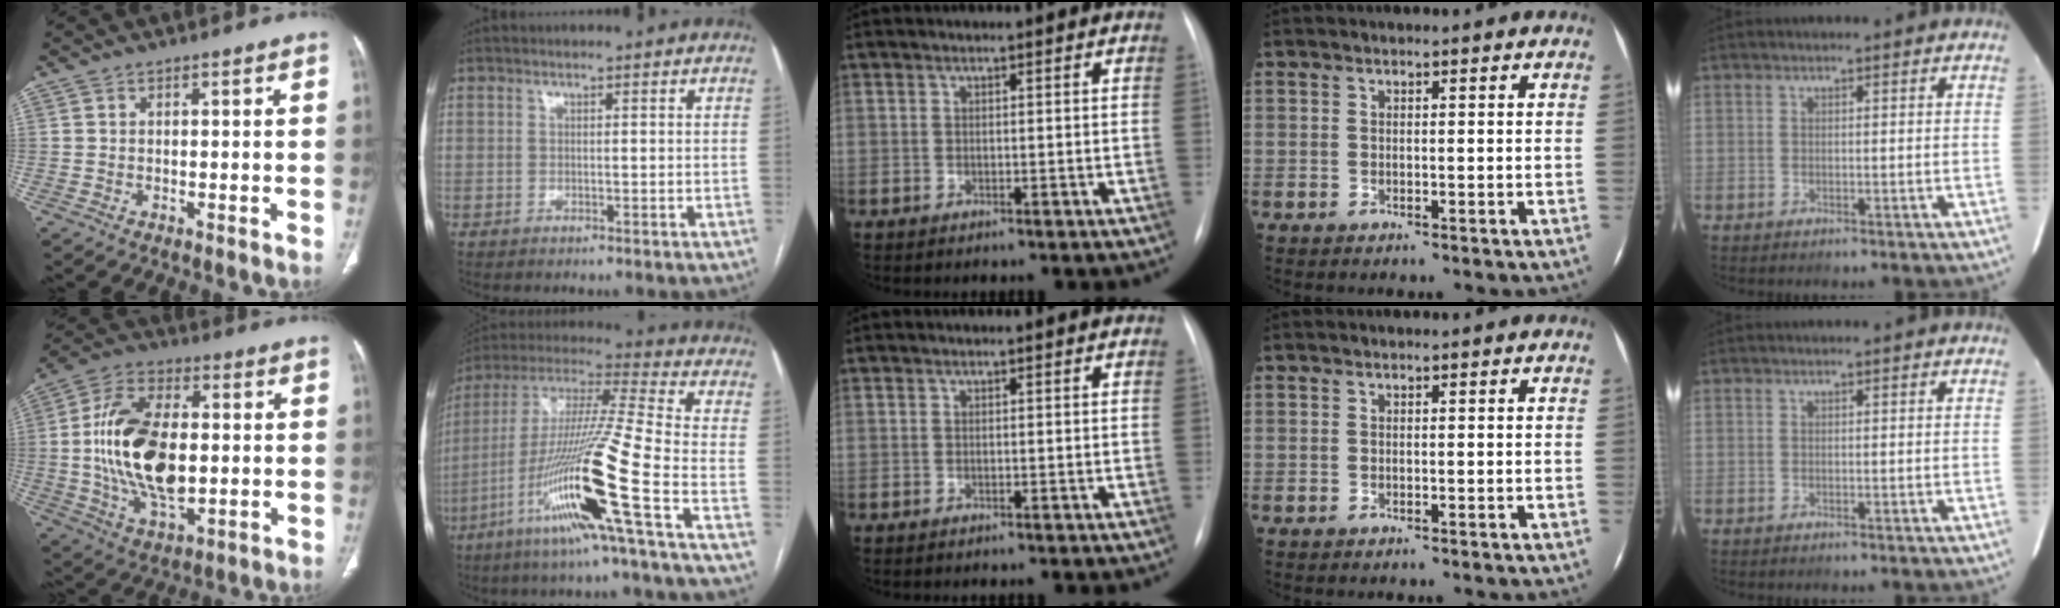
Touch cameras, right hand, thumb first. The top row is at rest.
{"thumb": {"total": 19.6, "force": [-0.2, 10.6, 16.4], "torque": [-0.310, 0.005, 0.001]}, "index": {"total": 19.4, "force": [-8.1, -1.6, 17.6], "torque": [-0.362, -0.029, -0.162]}}